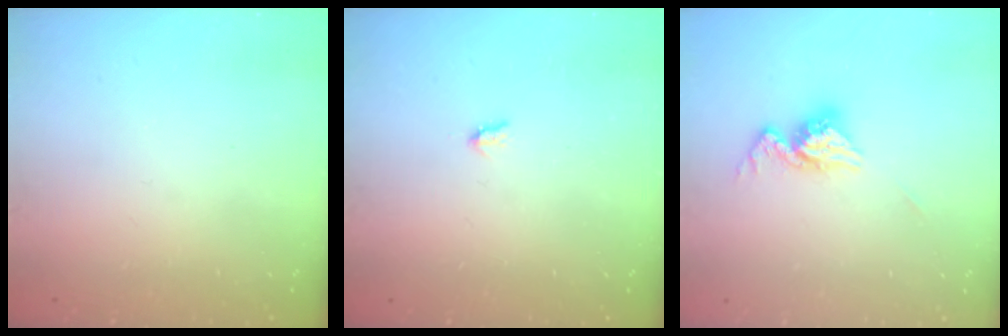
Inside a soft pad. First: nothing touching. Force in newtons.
{"total": 1.9, "press": 1.9, "slide": 0.3}
{"total": 12.4, "press": 12.3, "slide": 1.0}